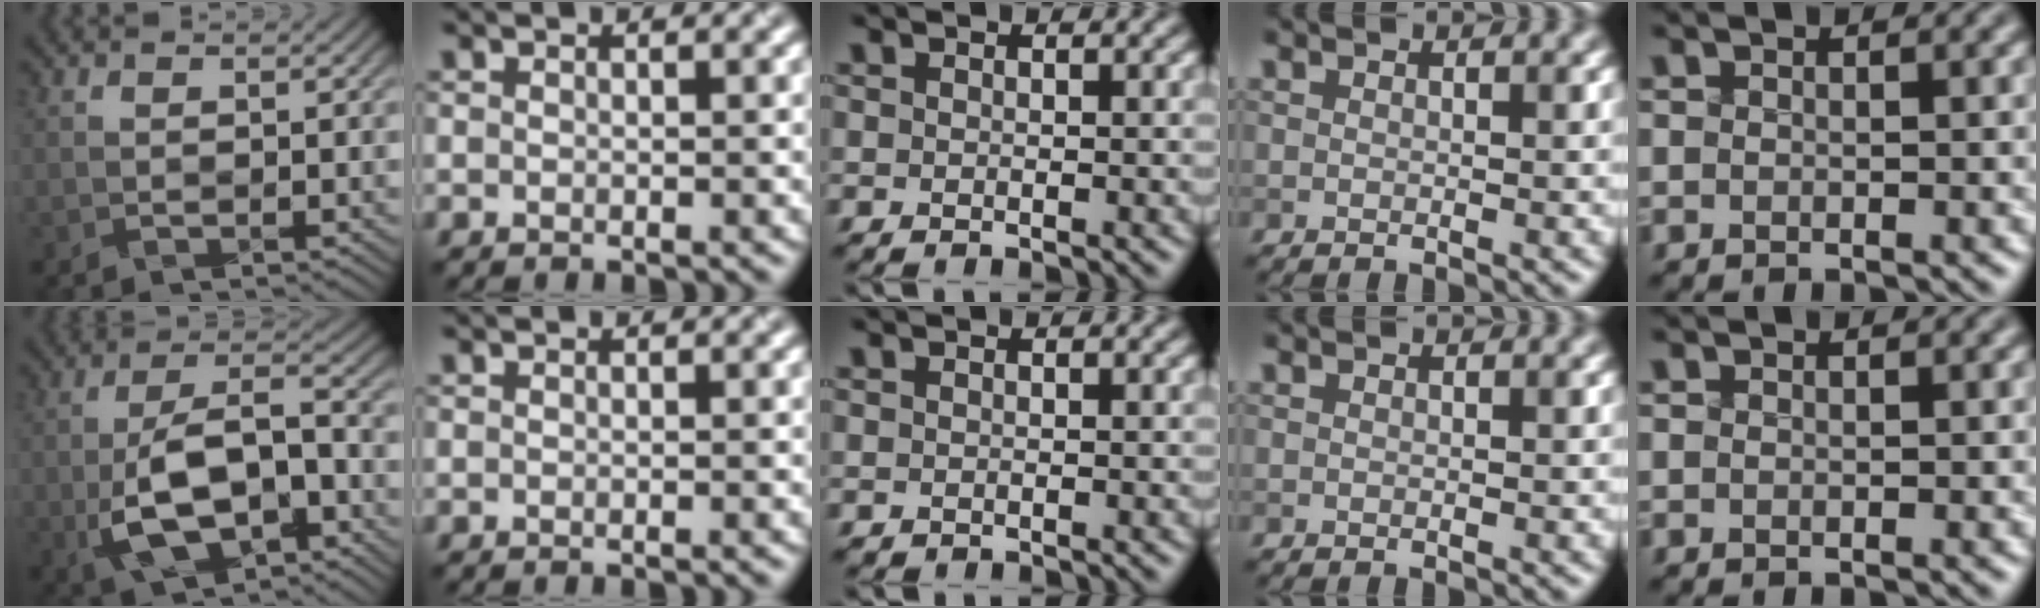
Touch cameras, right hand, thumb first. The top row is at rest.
{"thumb": {"total": 11.3, "force": [-3.8, 5.5, 9.1], "torque": [-0.181, -0.003, -0.074]}}